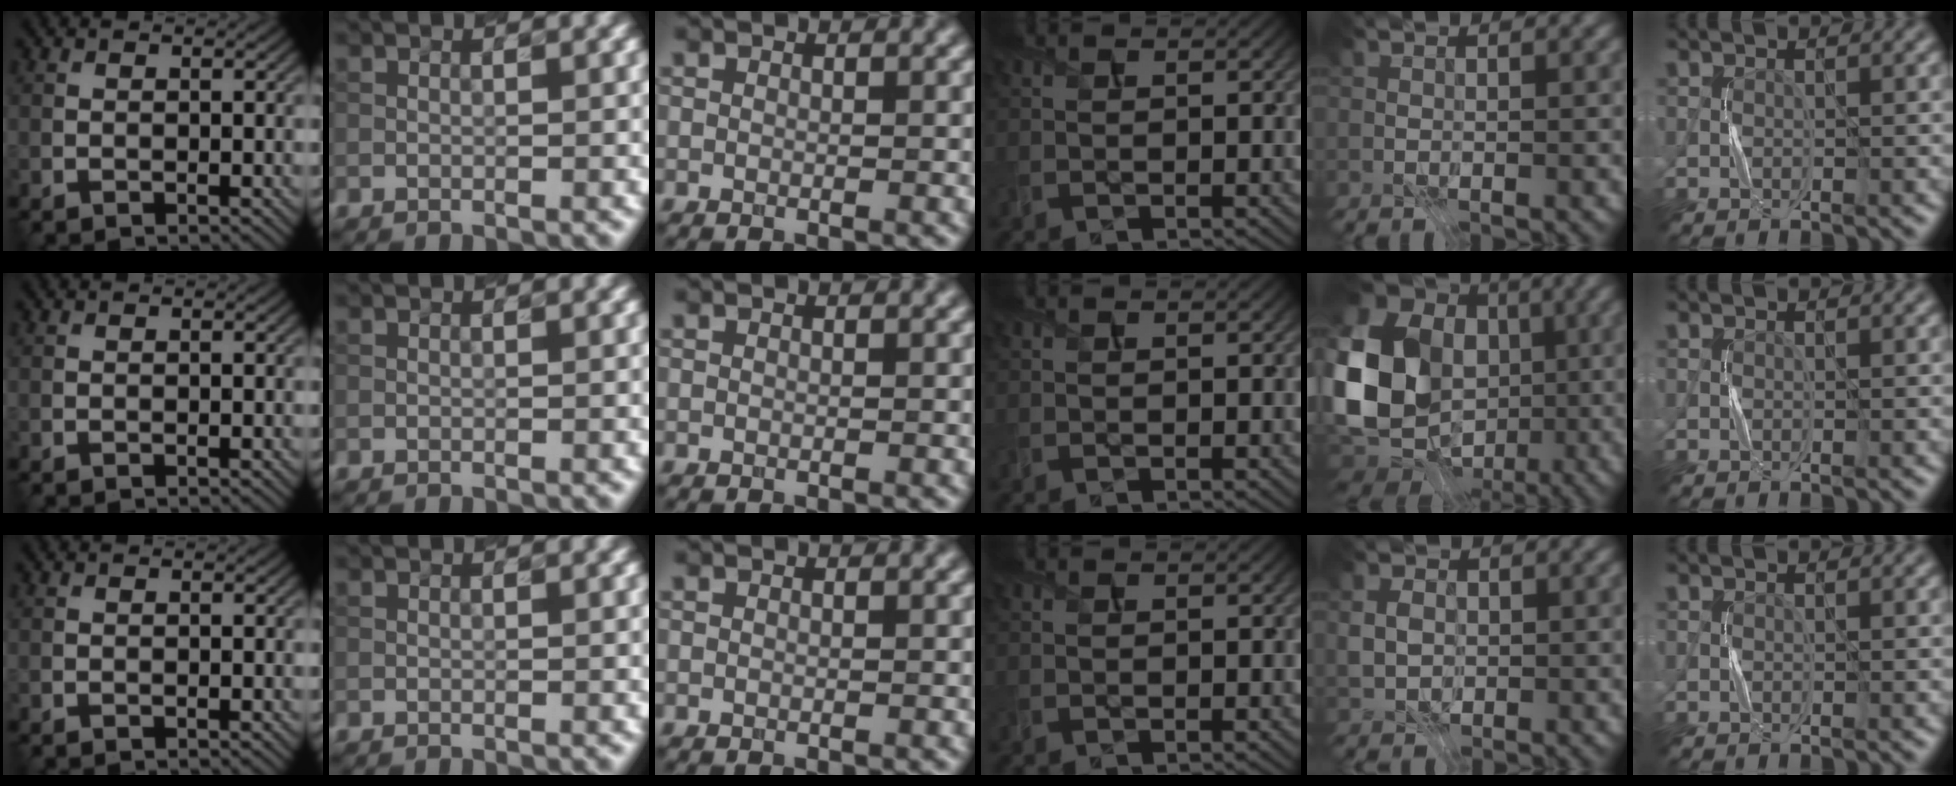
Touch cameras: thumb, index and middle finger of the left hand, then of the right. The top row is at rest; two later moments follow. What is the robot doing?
{"motion": "press", "object": "calculator"}